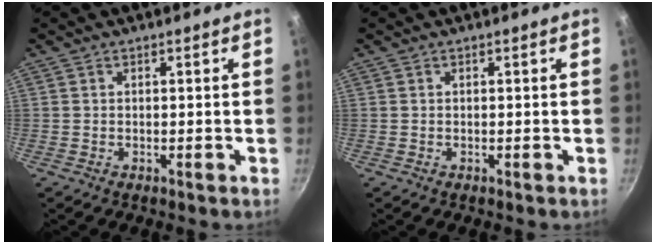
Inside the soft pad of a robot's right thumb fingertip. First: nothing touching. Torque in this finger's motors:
{"motor_torque": [-0.06, 0.04, 0.26, 0.07, 0.04]}